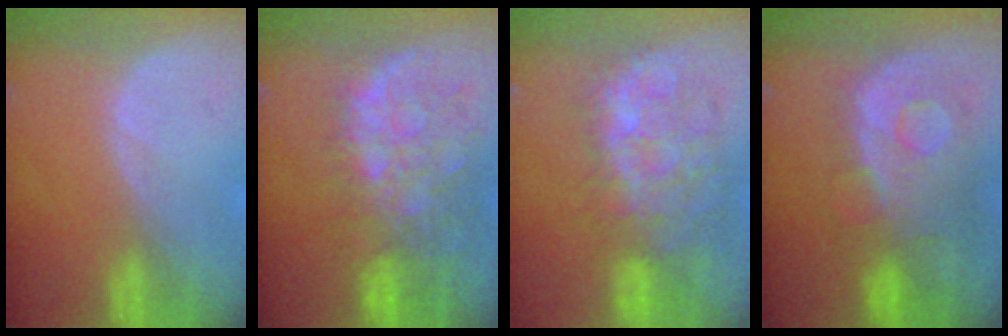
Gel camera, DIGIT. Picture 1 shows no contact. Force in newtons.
{"total": 11.2, "press": 9.8, "slide": 5.4}
{"total": 10.7, "press": 10.1, "slide": 3.6}
{"total": 11.3, "press": 9.7, "slide": 5.7}